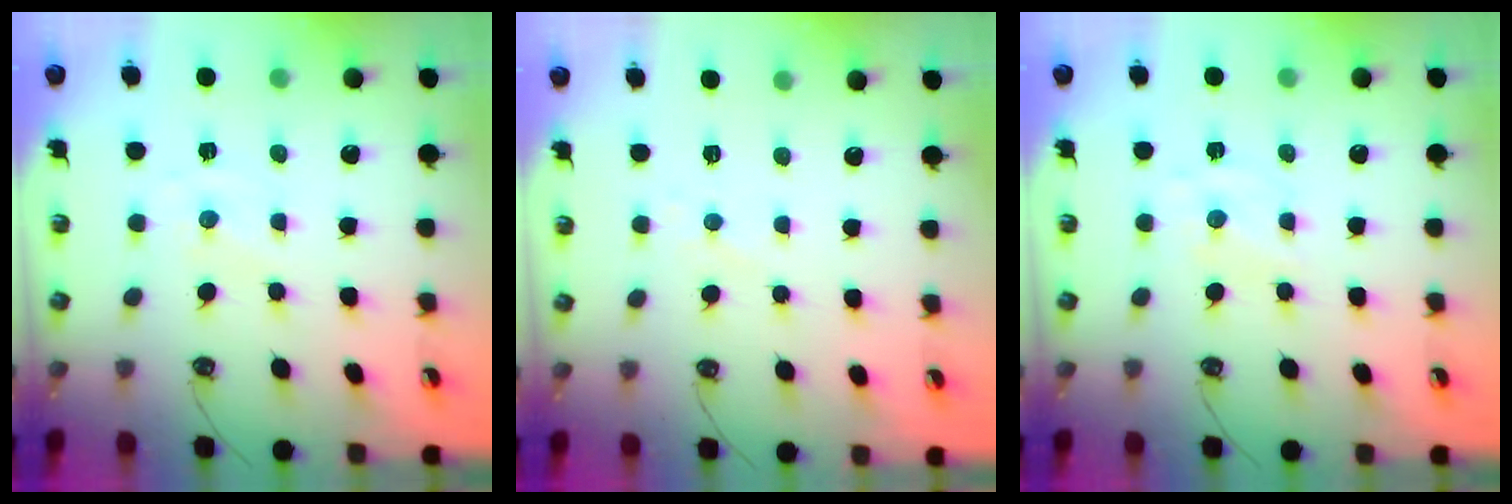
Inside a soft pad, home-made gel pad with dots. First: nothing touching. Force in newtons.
{"total": 4.6, "press": 4.6, "slide": 0.6}
{"total": 0.9, "press": 0.8, "slide": 0.1}